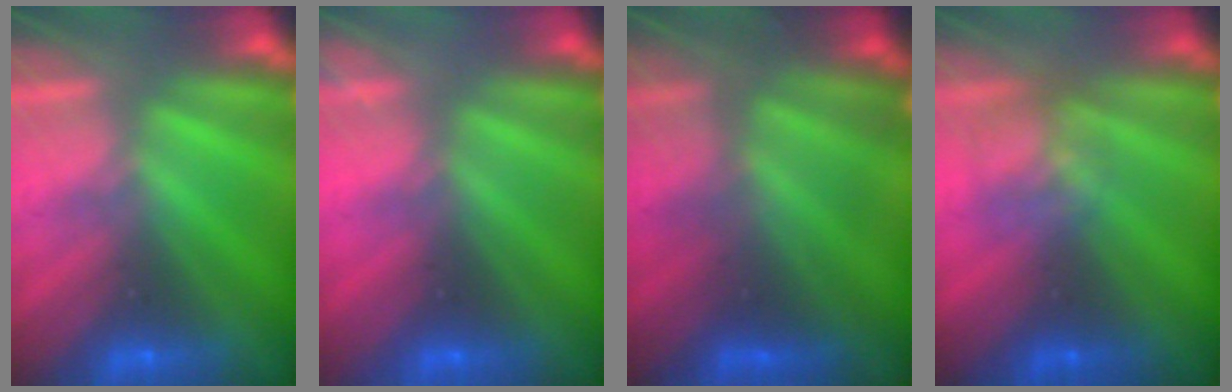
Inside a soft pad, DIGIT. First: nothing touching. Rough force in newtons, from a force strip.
{"total": 2.2}
{"total": 4.6}
{"total": 2.5}